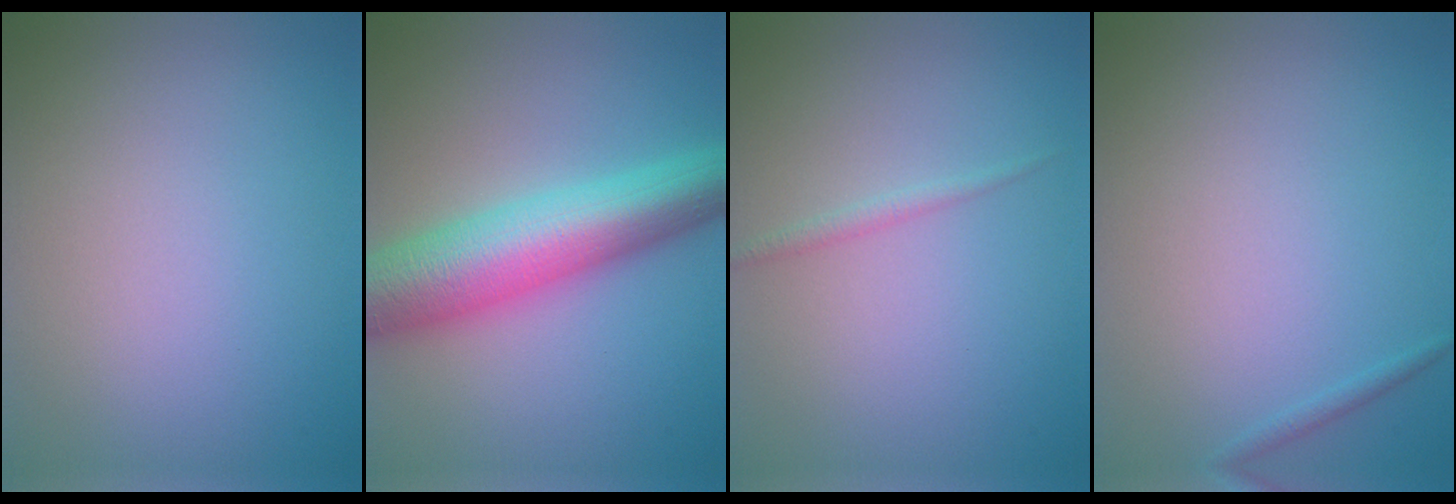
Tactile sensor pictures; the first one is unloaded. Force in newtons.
{"total": 9.6, "press": 9.6, "slide": 0.1}
{"total": 0.9, "press": 0.9, "slide": 0.1}
{"total": 0.6, "press": 0.6, "slide": 0.1}